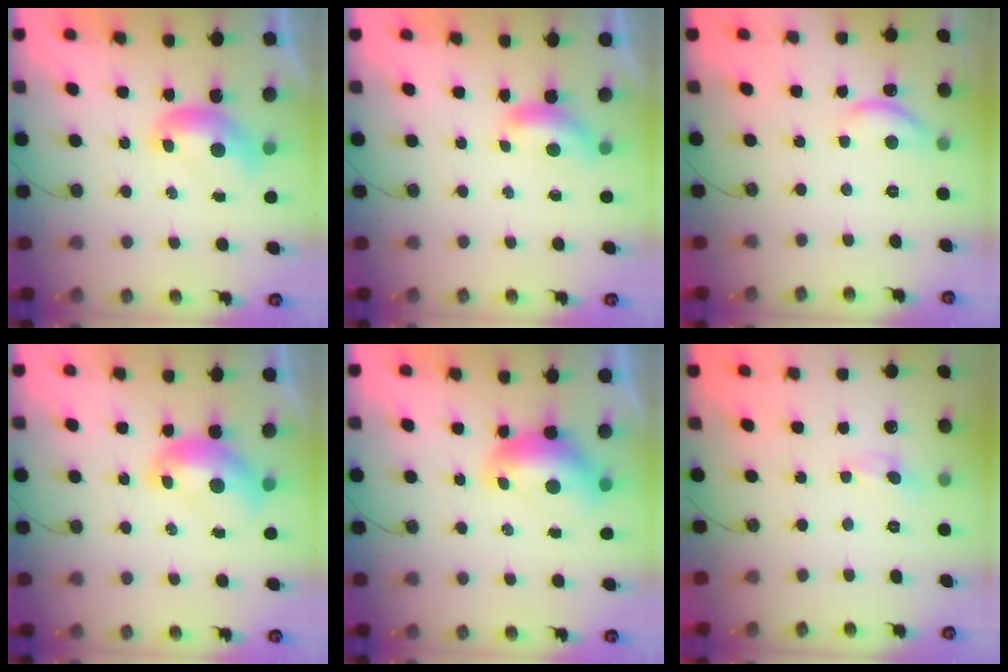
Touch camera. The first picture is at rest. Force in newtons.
{"total": 1.2, "press": 1.1, "slide": 0.5}
{"total": 2.8, "press": 2.8, "slide": 0.3}
{"total": 1.8, "press": 1.8, "slide": 0.2}
{"total": 1.2, "press": 1.1, "slide": 0.4}
{"total": 0.0}